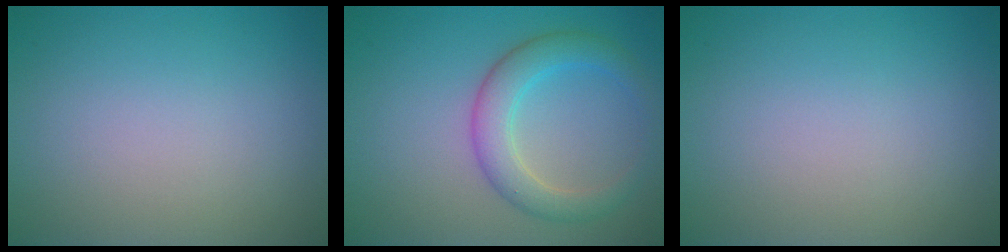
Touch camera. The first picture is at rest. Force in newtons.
{"total": 3.9, "press": 3.9, "slide": 0.0}
{"total": 0.0}